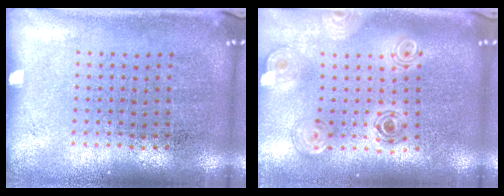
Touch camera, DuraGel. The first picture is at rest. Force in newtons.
{"total": 1.3, "press": 1.2, "slide": 0.5}